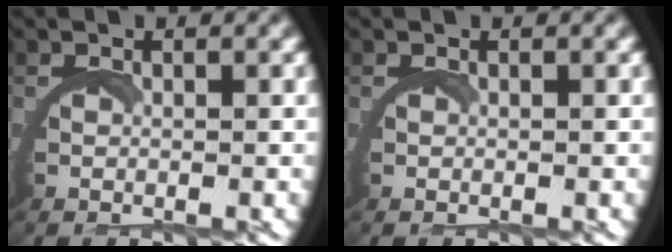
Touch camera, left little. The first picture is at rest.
{"total": 0.0}